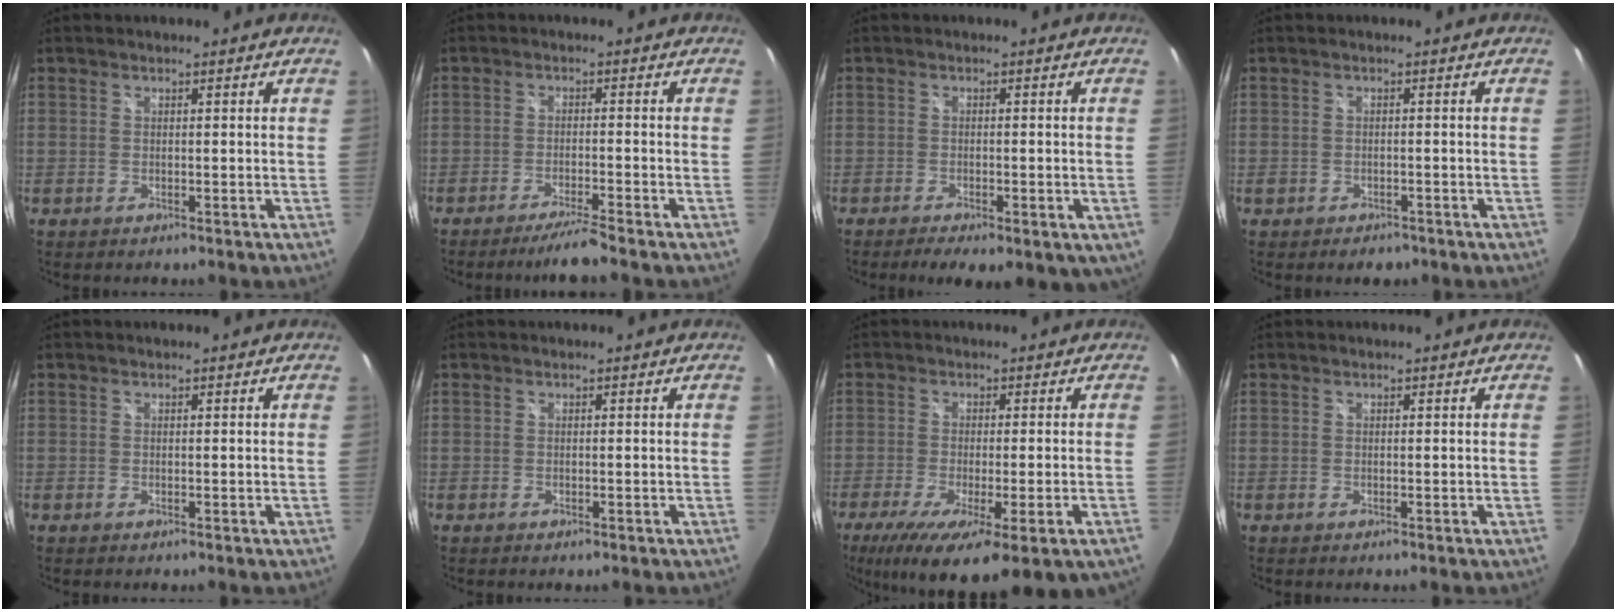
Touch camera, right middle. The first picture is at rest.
{"total": 4.8, "force": [-4.2, -0.9, 2.2], "torque": [-0.053, -0.004, -0.072]}
{"total": 7.6, "force": [-3.7, 3.0, 6.0], "torque": [-0.099, -0.031, -0.050]}
{"total": 3.1, "force": [-2.0, 2.1, 1.2], "torque": [-0.027, -0.007, -0.026]}
{"total": 0.0}
{"total": 0.0}
{"total": 14.7, "force": [-7.8, 2.8, 12.1], "torque": [-0.218, -0.055, -0.115]}
{"total": 0.0}